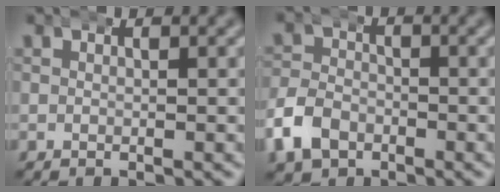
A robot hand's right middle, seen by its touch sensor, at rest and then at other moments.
{"total": 4.3, "force": [-2.1, 3.3, 1.7], "torque": [-0.044, 0.001, -0.043]}